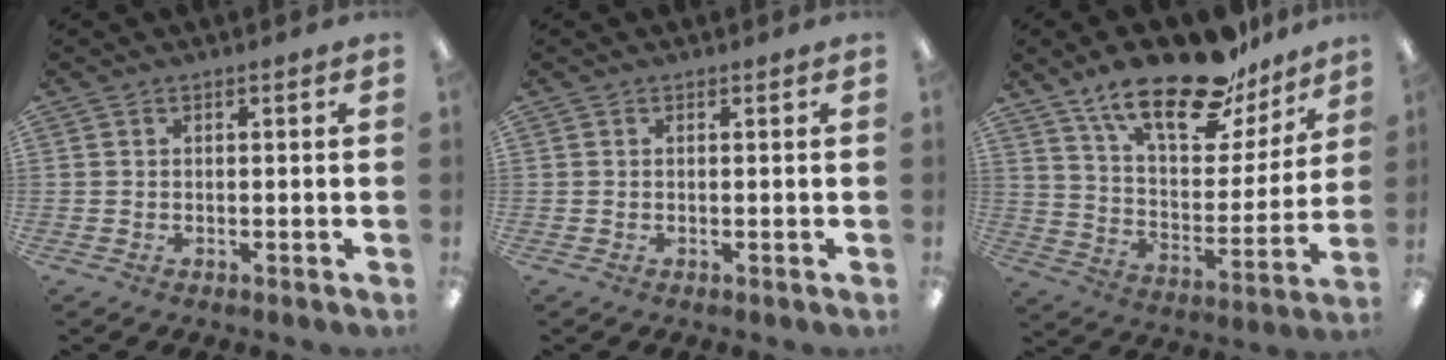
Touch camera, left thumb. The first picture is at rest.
{"total": 0.0}
{"total": 22.1, "force": [16.2, 8.6, 12.4], "torque": [-0.201, -0.103, 0.279]}